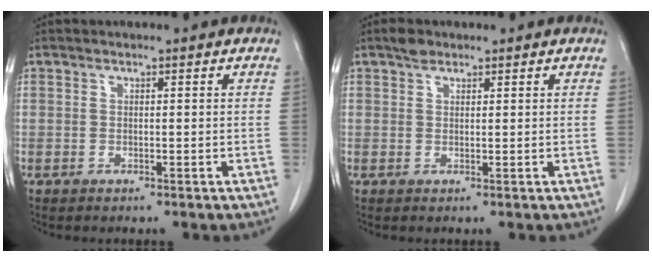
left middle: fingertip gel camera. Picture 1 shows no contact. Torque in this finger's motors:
{"motor_torque": [0.13, -0.09, -0.04, 0.00]}